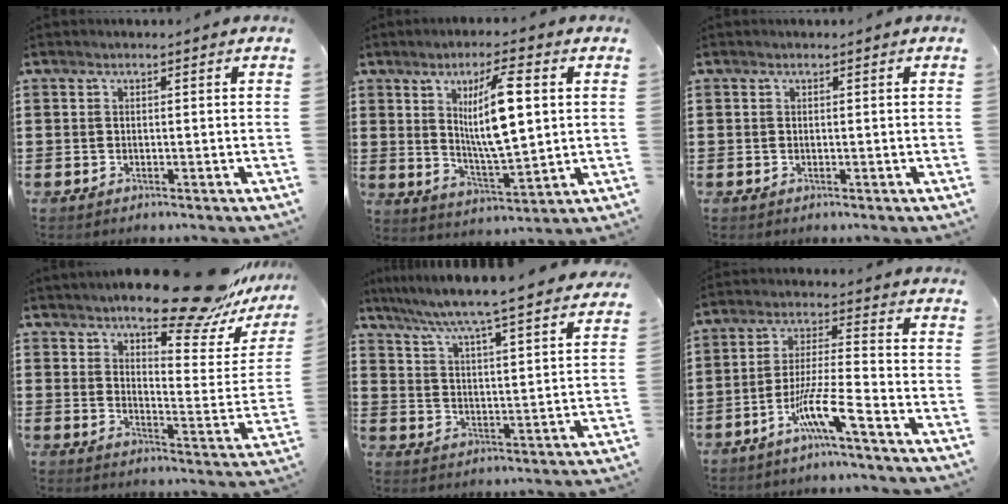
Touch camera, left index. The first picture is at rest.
{"total": 10.3, "force": [3.0, 3.0, 9.4], "torque": [-0.175, 0.004, 0.044]}
{"total": 0.0}
{"total": 14.4, "force": [12.0, 2.5, 7.6], "torque": [-0.121, -0.070, 0.201]}
{"total": 5.8, "force": [5.3, -1.0, 2.1], "torque": [-0.064, -0.048, 0.082]}
{"total": 8.8, "force": [-5.7, 0.5, 6.7], "torque": [-0.142, -0.006, -0.111]}